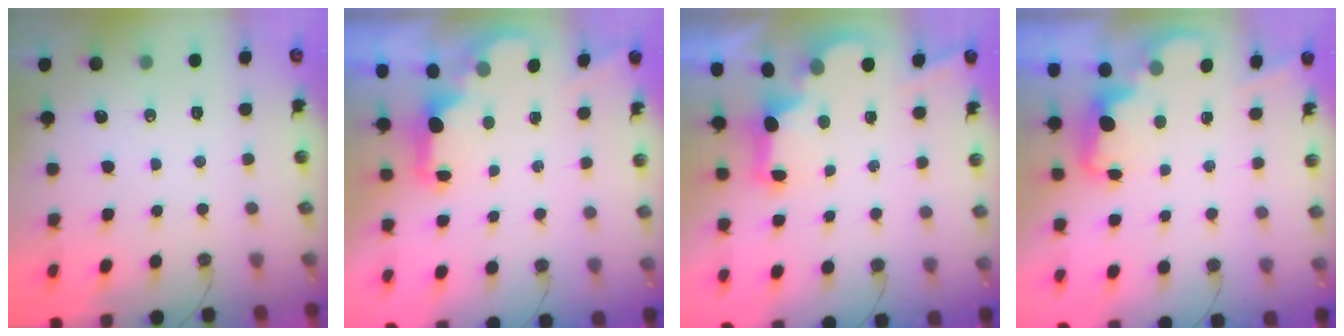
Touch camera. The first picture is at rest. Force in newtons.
{"total": 1.6, "press": 1.5, "slide": 0.6}
{"total": 2.7, "press": 2.6, "slide": 0.9}
{"total": 2.3, "press": 2.2, "slide": 0.5}